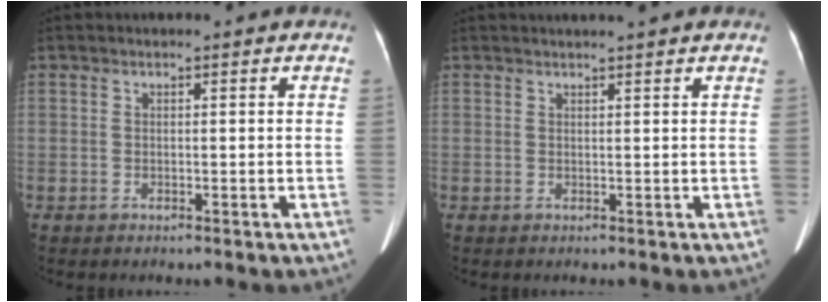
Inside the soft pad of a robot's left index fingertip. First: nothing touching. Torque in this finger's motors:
{"motor_torque": [0.15, -0.26, -0.04, -0.06]}